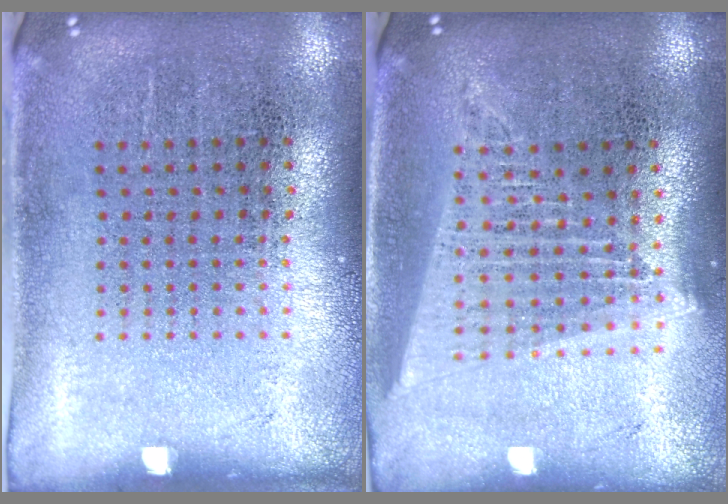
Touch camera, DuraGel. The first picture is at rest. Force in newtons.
{"total": 1.7, "press": 1.6, "slide": 0.8}